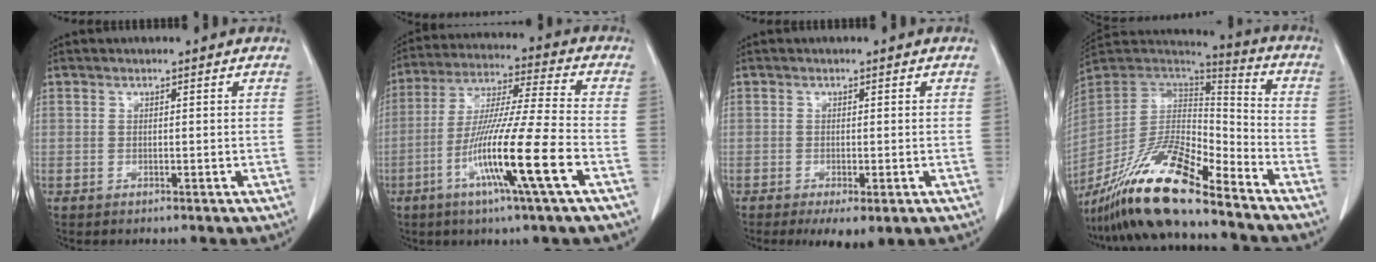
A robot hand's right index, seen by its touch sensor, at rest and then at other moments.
{"total": 15.6, "force": [-5.9, -1.2, 14.4], "torque": [-0.278, -0.020, -0.112]}
{"total": 4.5, "force": [-2.3, 1.3, 3.6], "torque": [-0.050, -0.011, -0.028]}
{"total": 18.3, "force": [-13.9, 3.2, 11.4], "torque": [-0.227, -0.011, -0.260]}